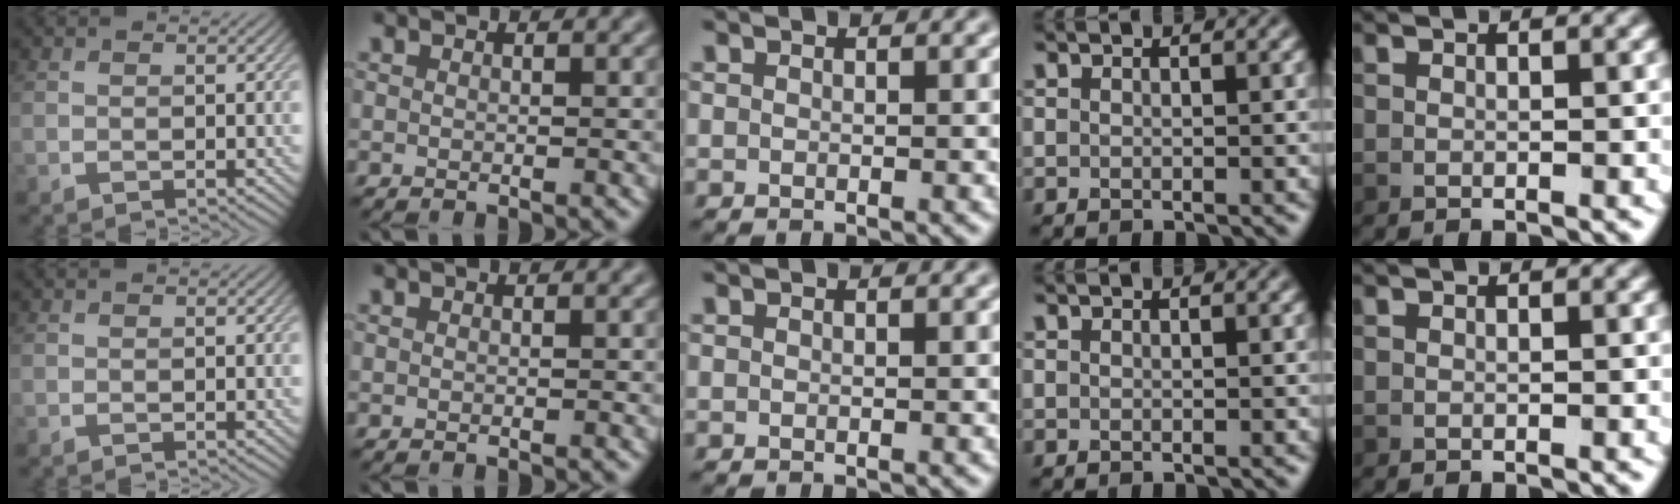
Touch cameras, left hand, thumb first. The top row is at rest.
{}